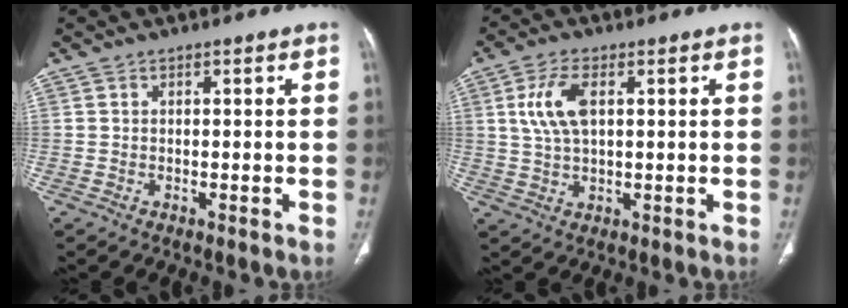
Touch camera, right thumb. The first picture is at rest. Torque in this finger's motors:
{"motor_torque": [-0.33, 0.69, 0.35, -0.26, 0.07]}